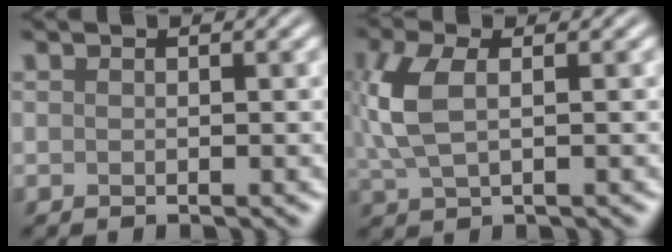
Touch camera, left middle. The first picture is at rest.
{"total": 4.8, "force": [0.9, 2.4, 4.1], "torque": [-0.109, 0.007, 0.017]}